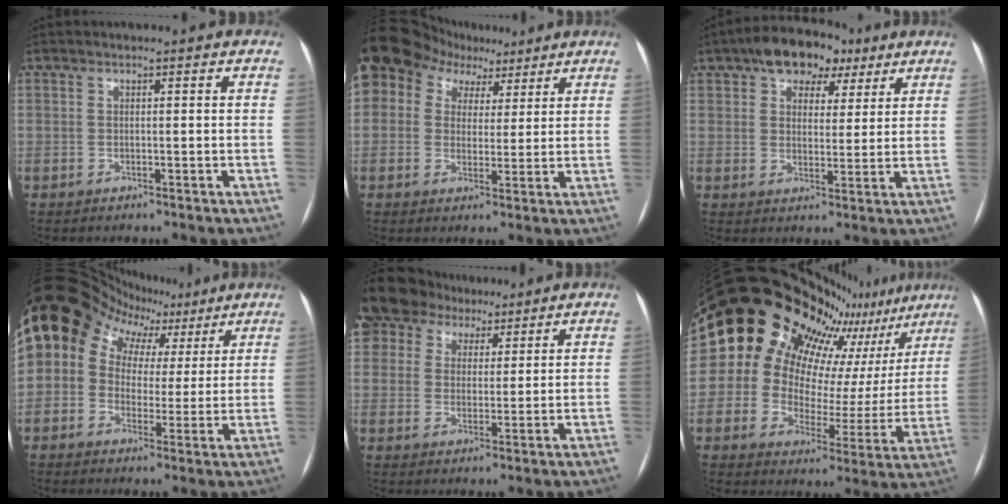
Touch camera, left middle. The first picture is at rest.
{"total": 21.1, "force": [10.8, 16.0, 8.6], "torque": [-0.238, 0.100, 0.197]}
{"total": 9.9, "force": [5.9, 5.9, 5.2], "torque": [-0.074, 0.031, 0.091]}
{"total": 16.8, "force": [6.5, 13.0, 8.5], "torque": [-0.151, 0.086, 0.103]}
{"total": 17.8, "force": [11.1, 12.6, 5.9], "torque": [-0.180, 0.065, 0.203]}
{"total": 21.8, "force": [17.9, 8.0, 9.6], "torque": [-0.146, -0.016, 0.223]}